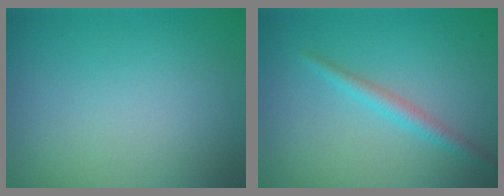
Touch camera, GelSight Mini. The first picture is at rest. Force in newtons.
{"total": 1.8, "press": 1.8, "slide": 0.1}